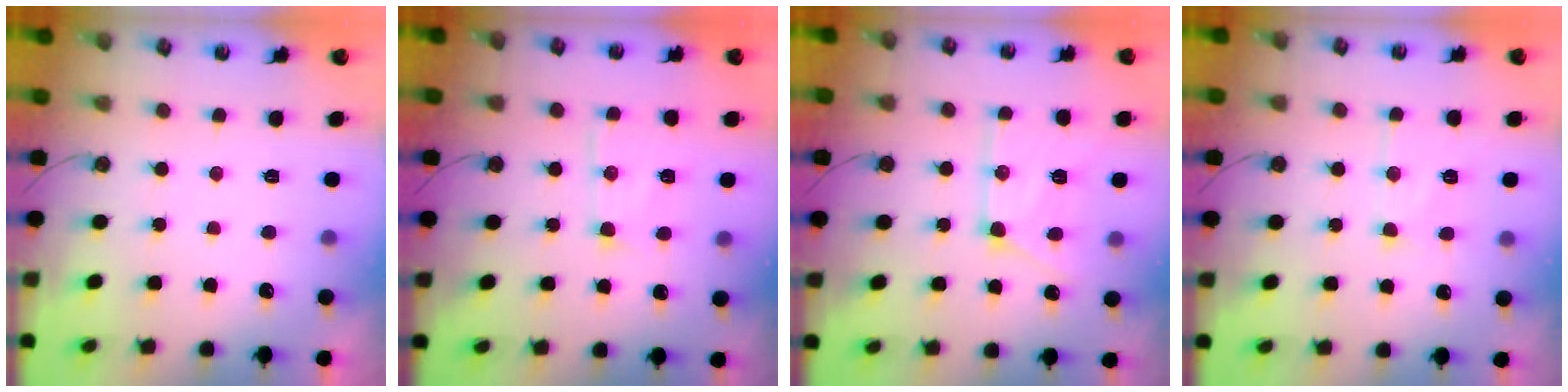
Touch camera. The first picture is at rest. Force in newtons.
{"total": 11.0, "press": 10.9, "slide": 1.0}
{"total": 13.8, "press": 13.8, "slide": 0.9}
{"total": 10.7, "press": 10.7, "slide": 0.9}